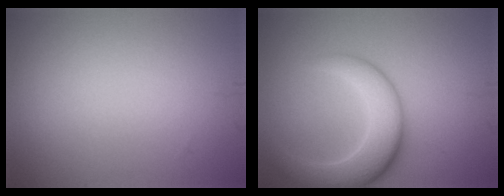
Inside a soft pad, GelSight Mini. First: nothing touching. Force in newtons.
{"total": 5.7, "press": 5.7, "slide": 0.3}